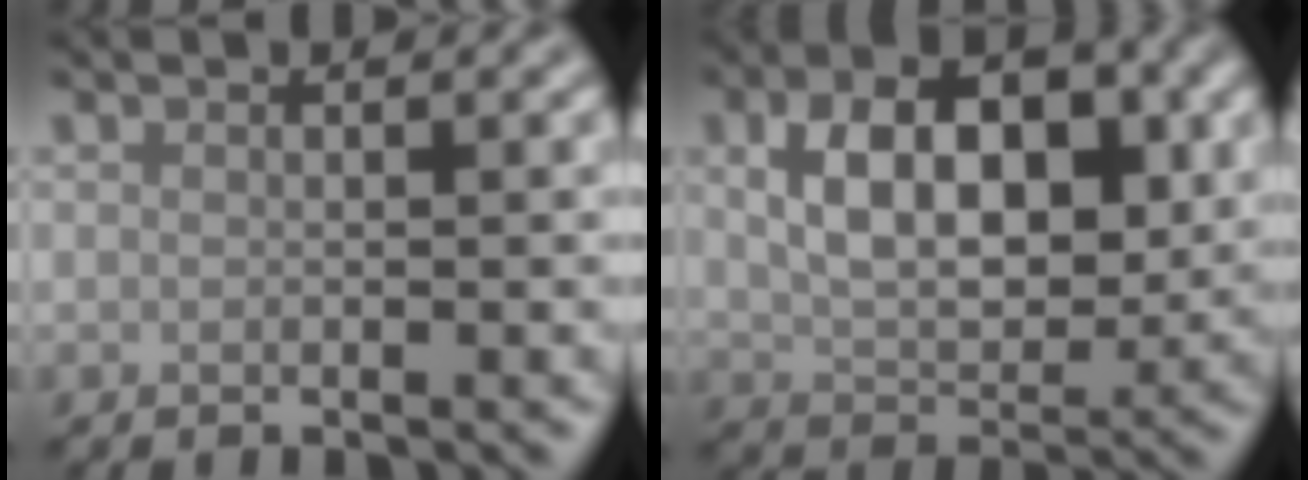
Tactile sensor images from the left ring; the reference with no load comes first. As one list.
[{"total": 7.7, "force": [1.5, 4.5, 6.1], "torque": [-0.095, 0.004, 0.025]}]